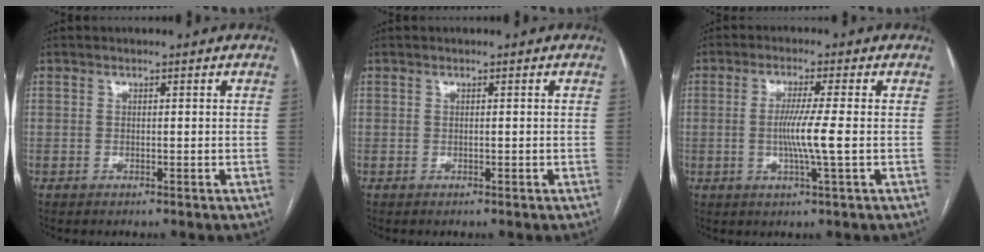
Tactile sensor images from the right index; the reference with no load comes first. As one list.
[{"total": 0.0}, {"total": 5.8, "force": [-0.6, -0.9, 5.7], "torque": [-0.107, -0.011, -0.013]}]